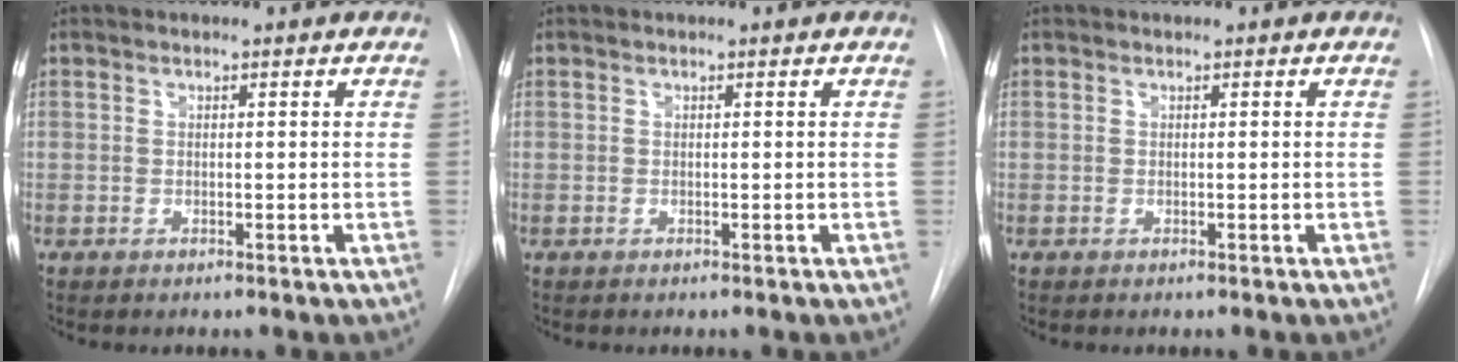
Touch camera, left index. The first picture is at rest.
{"total": 0.0}
{"total": 0.0}